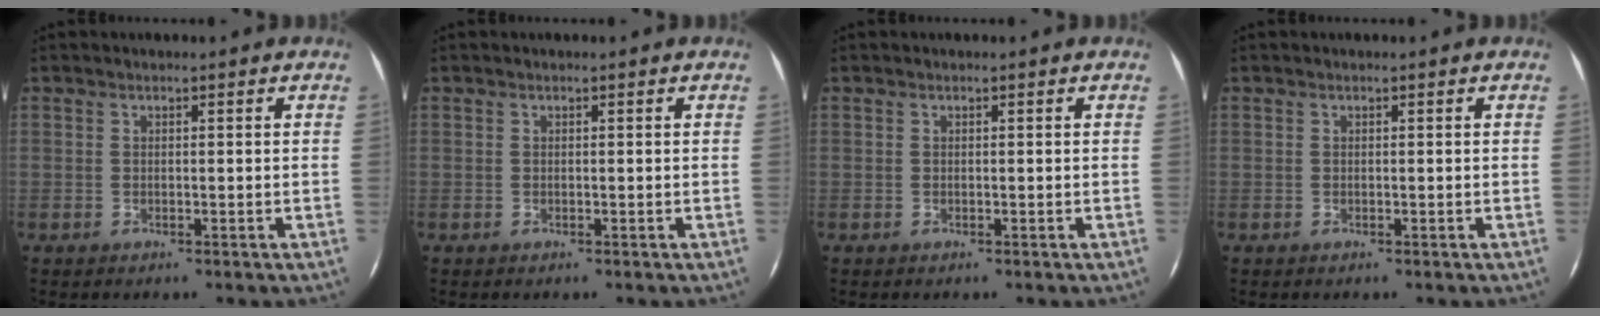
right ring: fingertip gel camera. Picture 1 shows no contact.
{"total": 0.0}
{"total": 0.0}
{"total": 0.0}